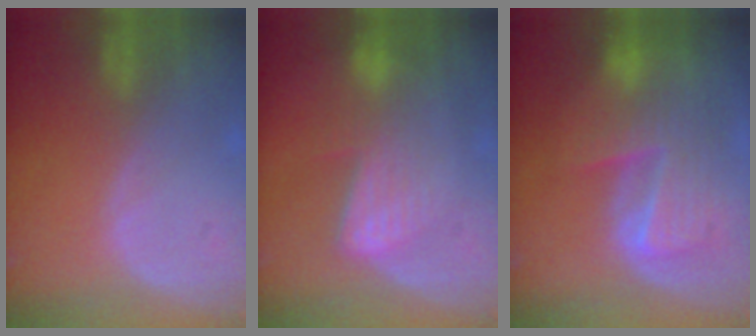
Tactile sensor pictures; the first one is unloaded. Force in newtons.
{"total": 7.0, "press": 5.8, "slide": 3.8}
{"total": 9.9, "press": 8.6, "slide": 5.0}